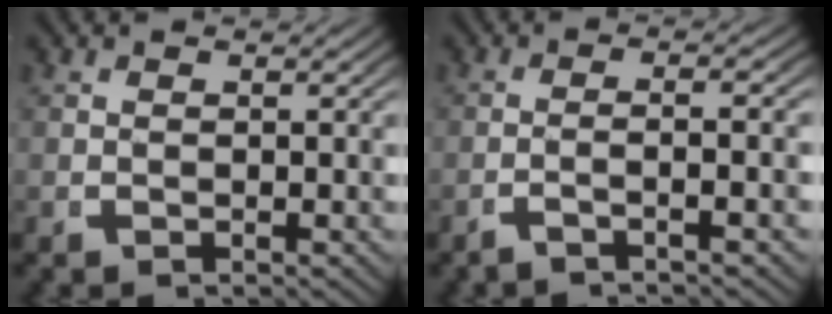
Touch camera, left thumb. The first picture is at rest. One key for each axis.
{"total": 2.8, "fx": -1.4, "fy": -0.2, "fz": 2.5, "tx": -0.051, "ty": 0.004, "tz": -0.026}